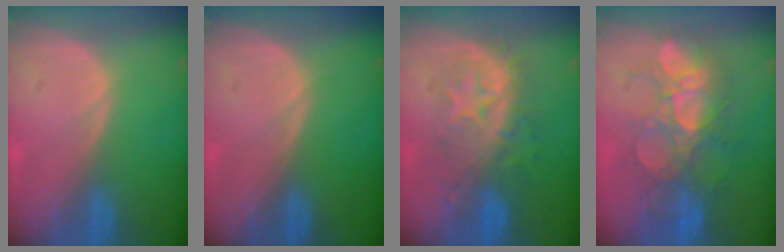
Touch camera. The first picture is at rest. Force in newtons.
{"total": 0.0}
{"total": 8.3, "press": 8.1, "slide": 1.5}
{"total": 9.1, "press": 8.9, "slide": 1.9}